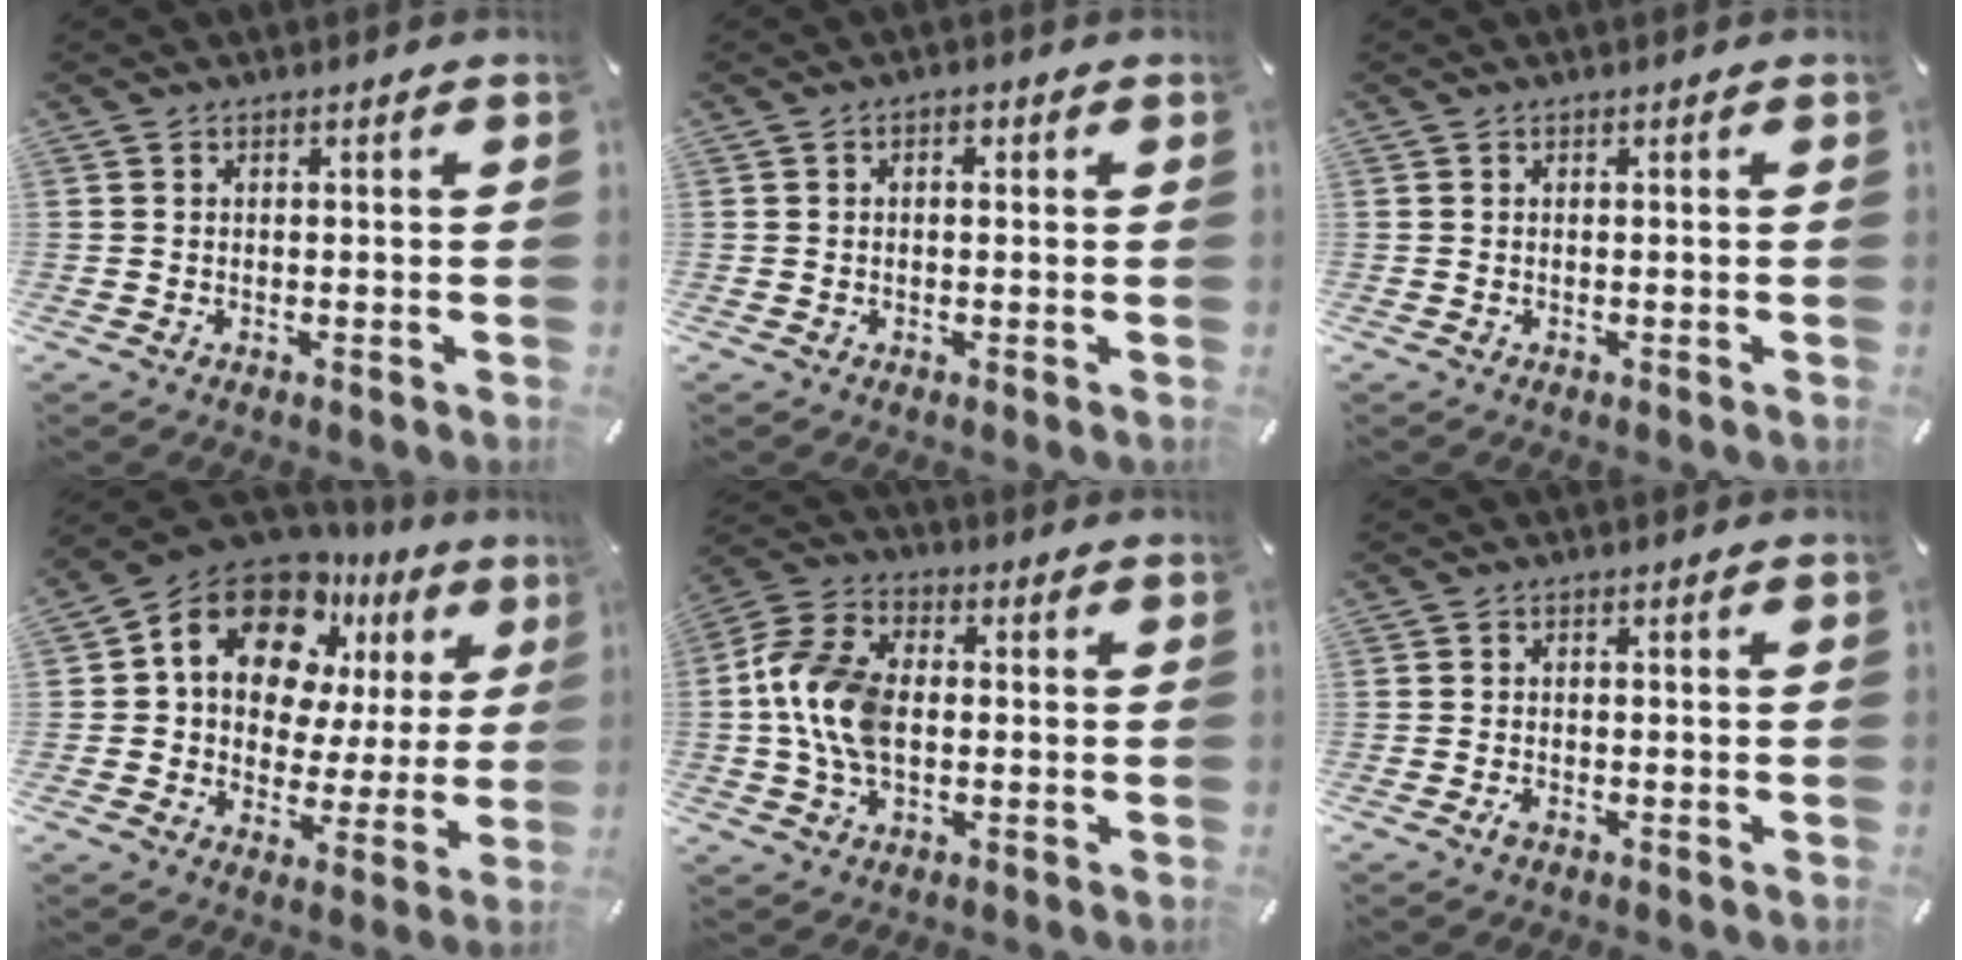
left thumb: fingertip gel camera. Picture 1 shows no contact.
{"total": 1.8, "force": [0.2, 1.2, 1.3], "torque": [-0.018, 0.004, 0.001]}
{"total": 0.0}
{"total": 17.2, "force": [9.9, 11.2, 8.6], "torque": [-0.151, -0.060, 0.175]}
{"total": 12.1, "force": [-0.6, 8.1, 8.9], "torque": [-0.198, 0.013, -0.010]}
{"total": 1.2, "force": [-0.8, 0.6, 0.7], "torque": [-0.022, -0.003, -0.016]}